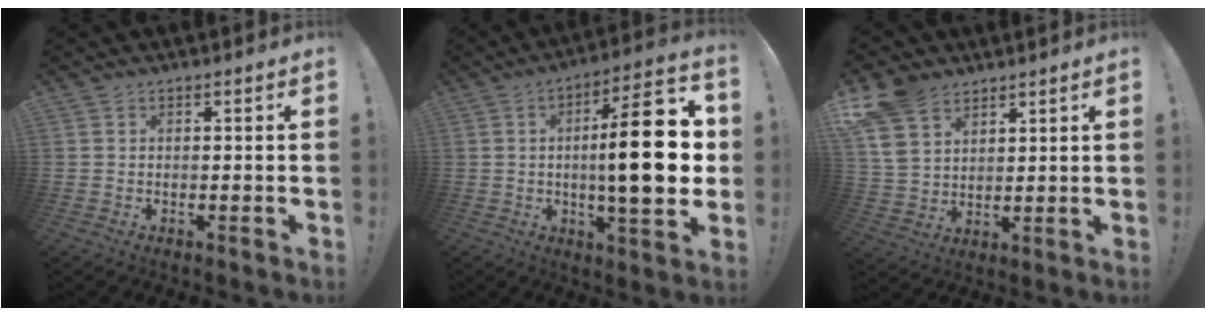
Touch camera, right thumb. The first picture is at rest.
{"total": 22.6, "force": [0.9, 5.8, 21.8], "torque": [-0.332, -0.006, 0.007]}
{"total": 11.8, "force": [7.9, 7.2, 5.1], "torque": [-0.102, -0.039, 0.157]}